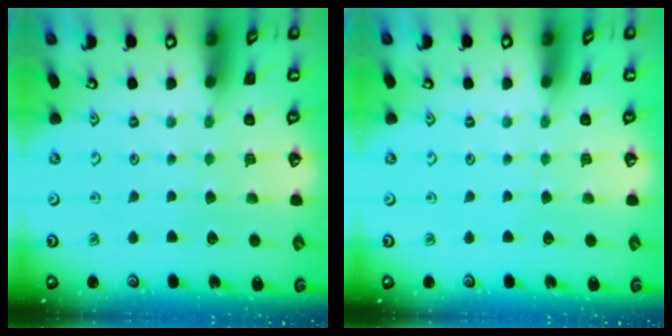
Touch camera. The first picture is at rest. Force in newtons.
{"total": 0.0}